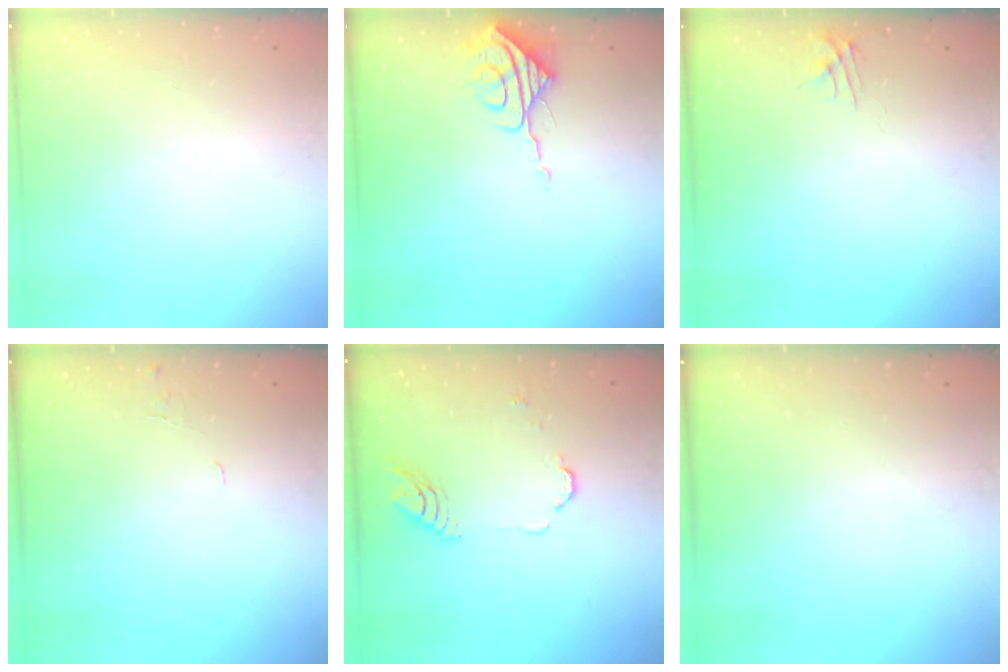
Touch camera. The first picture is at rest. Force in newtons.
{"total": 7.6, "press": 7.5, "slide": 0.7}
{"total": 4.1, "press": 4.0, "slide": 0.4}
{"total": 4.2, "press": 4.2, "slide": 0.3}
{"total": 5.3, "press": 5.3, "slide": 0.6}
{"total": 0.0}